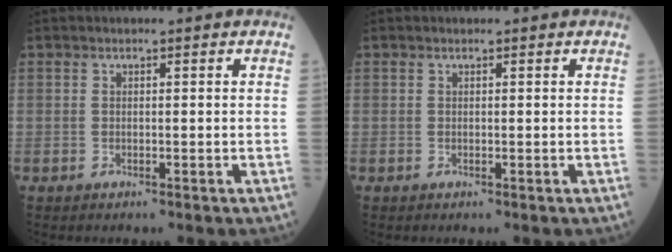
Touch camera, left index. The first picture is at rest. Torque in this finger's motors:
{"motor_torque": [-0.32, 0.26, 0.00, -0.01]}